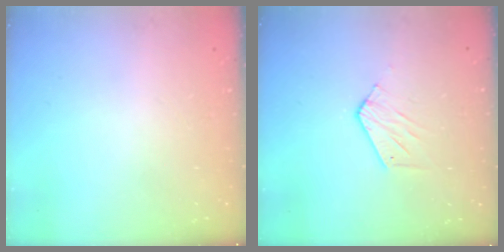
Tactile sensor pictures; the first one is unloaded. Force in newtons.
{"total": 6.4, "press": 6.4, "slide": 0.4}